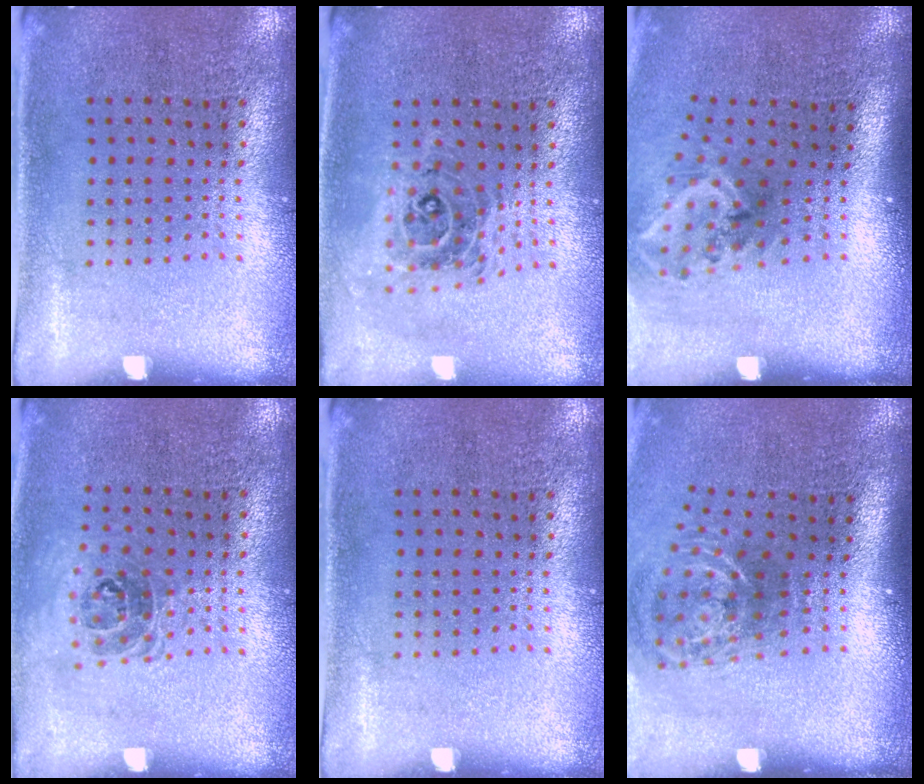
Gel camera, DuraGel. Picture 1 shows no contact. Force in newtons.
{"total": 0.9, "press": 0.8, "slide": 0.2}
{"total": 2.1, "press": 1.3, "slide": 1.6}
{"total": 1.1, "press": 0.9, "slide": 0.5}
{"total": 0.0}
{"total": 2.0, "press": 1.3, "slide": 1.6}